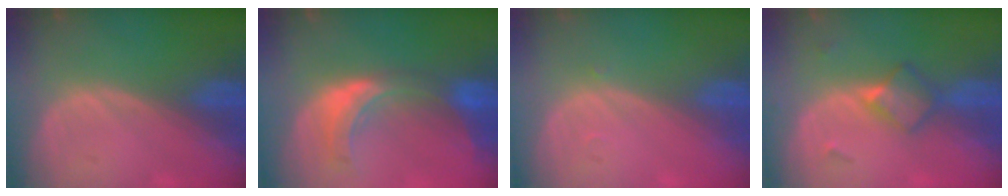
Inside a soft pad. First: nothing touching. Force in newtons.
{"total": 7.8, "press": 6.9, "slide": 3.5}
{"total": 0.5, "press": 0.4, "slide": 0.3}
{"total": 4.8, "press": 4.2, "slide": 2.2}